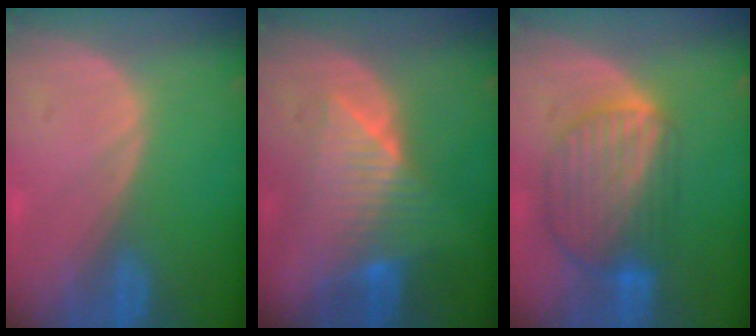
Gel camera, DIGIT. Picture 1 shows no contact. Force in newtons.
{"total": 7.4, "press": 7.2, "slide": 1.6}
{"total": 9.1, "press": 7.8, "slide": 4.7}